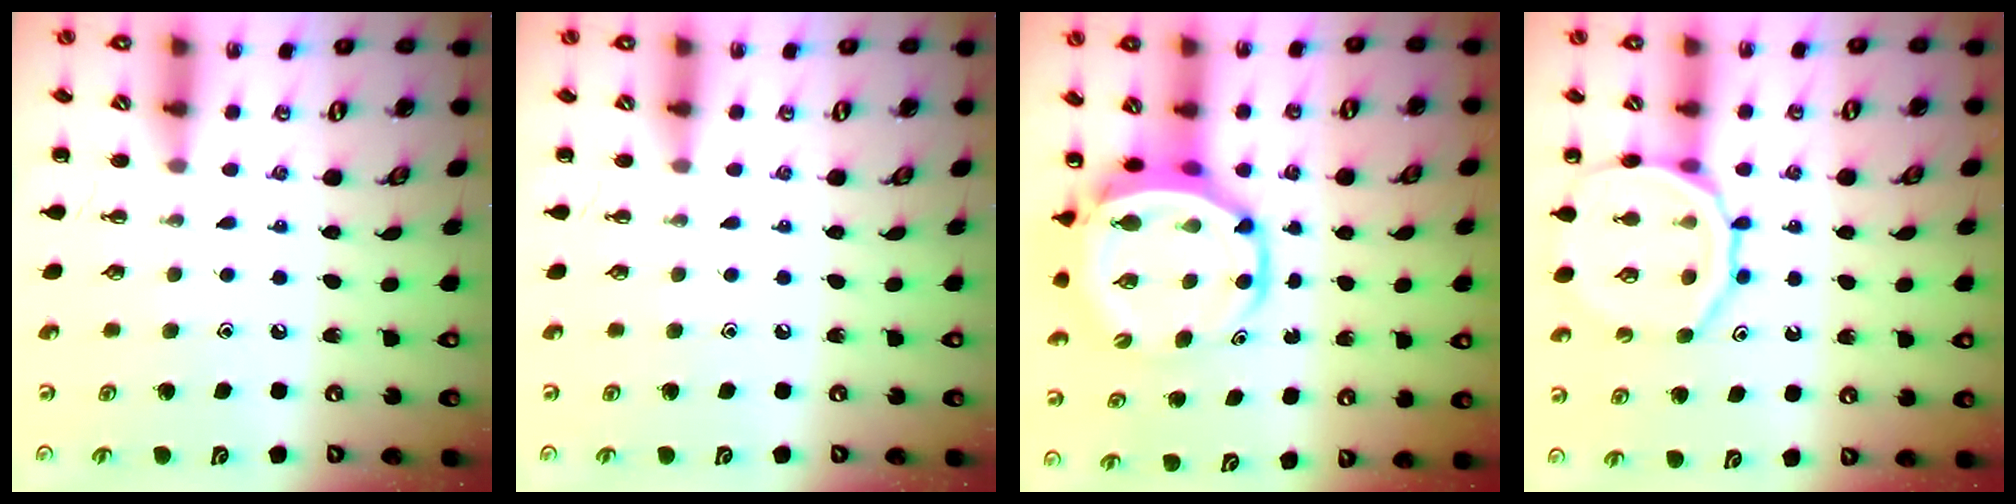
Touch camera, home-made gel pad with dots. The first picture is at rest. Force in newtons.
{"total": 0.0}
{"total": 7.1, "press": 6.7, "slide": 2.1}
{"total": 14.4, "press": 14.2, "slide": 2.0}